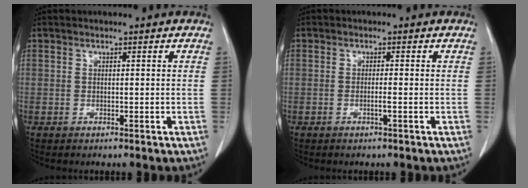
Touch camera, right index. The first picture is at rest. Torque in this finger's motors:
{"motor_torque": [-0.26, 0.04, -0.02, -0.01]}